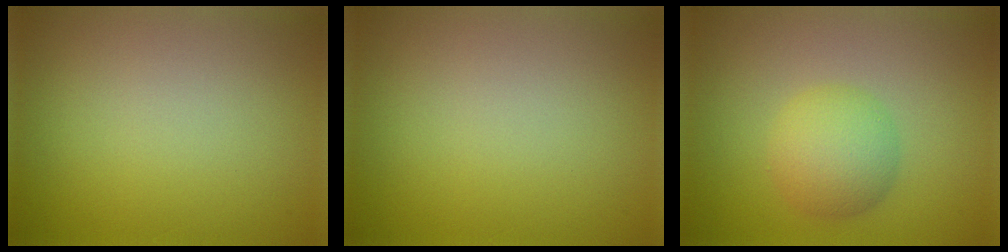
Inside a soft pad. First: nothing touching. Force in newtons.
{"total": 0.0}
{"total": 3.9, "press": 3.9, "slide": 0.0}